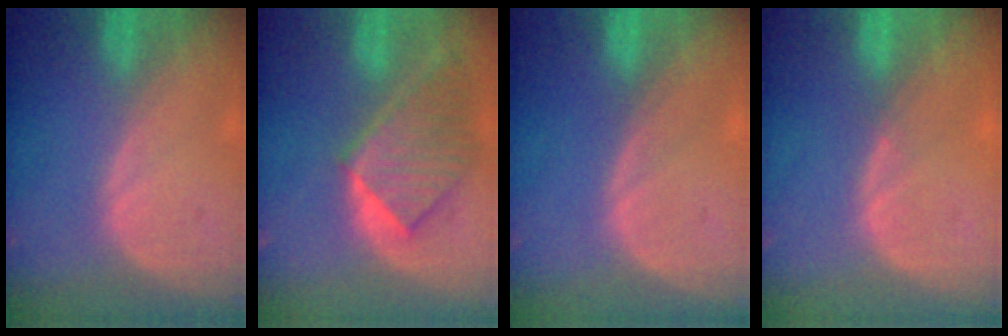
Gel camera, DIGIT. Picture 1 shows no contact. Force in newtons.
{"total": 8.3, "press": 7.6, "slide": 3.4}
{"total": 0.0}
{"total": 0.6, "press": 0.5, "slide": 0.4}